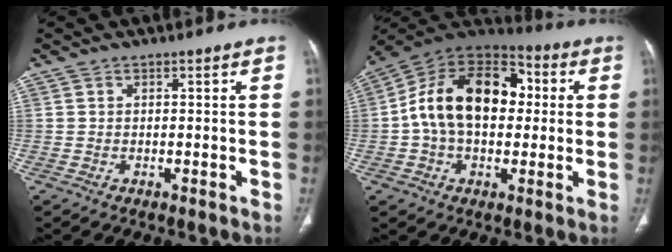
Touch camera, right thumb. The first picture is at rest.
{"total": 20.2, "force": [1.7, 13.2, 15.2], "torque": [-0.237, 0.038, 0.022]}